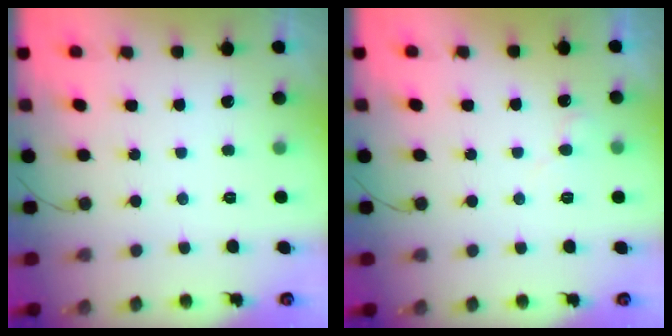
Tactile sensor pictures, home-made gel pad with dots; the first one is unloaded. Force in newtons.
{"total": 5.8, "press": 5.8, "slide": 0.4}